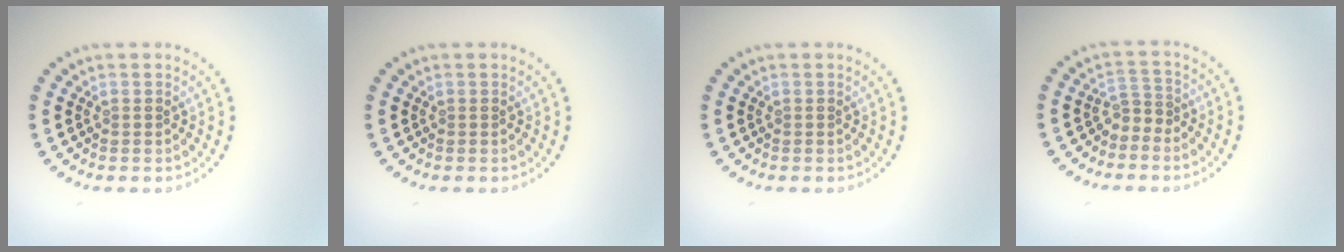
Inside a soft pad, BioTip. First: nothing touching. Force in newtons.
{"total": 0.0}
{"total": 0.0}
{"total": 1.6, "press": 1.1, "slide": 1.1}